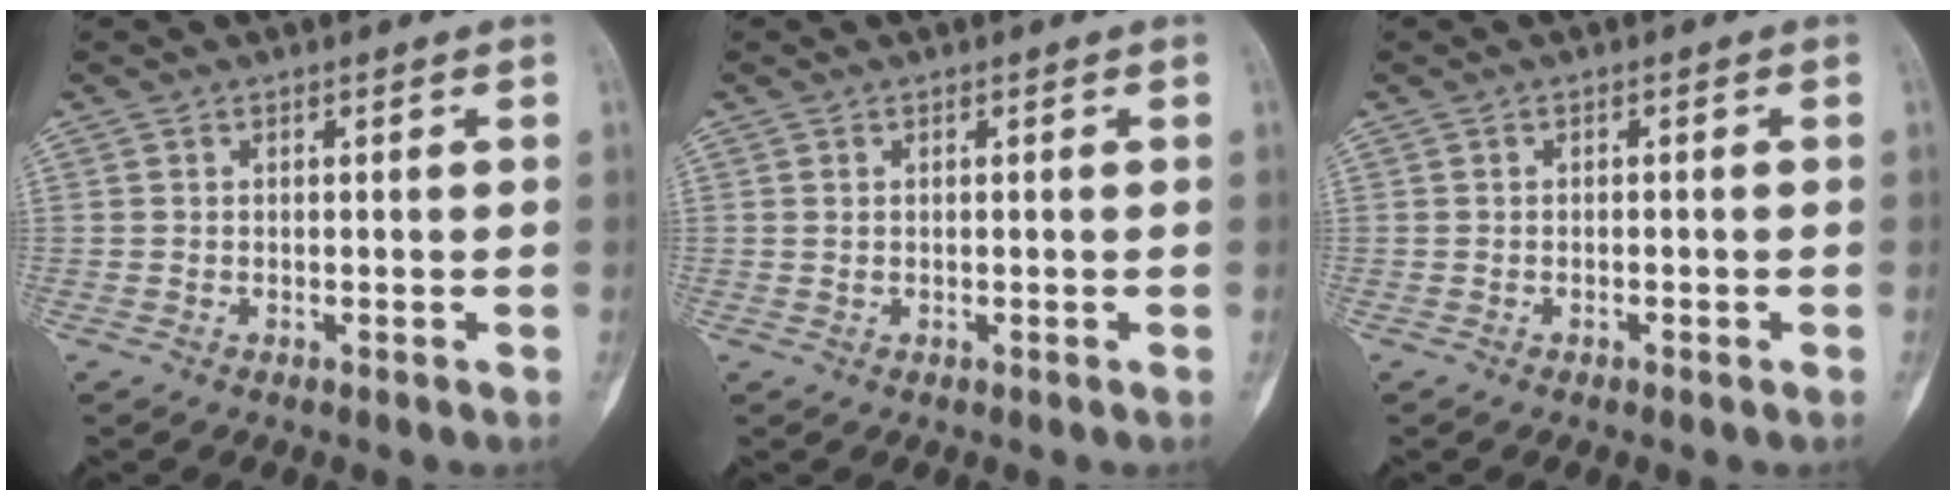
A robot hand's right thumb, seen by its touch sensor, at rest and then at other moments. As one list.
[{"total": 0.6, "force": [0.2, 0.4, 0.4], "torque": [-0.010, 0.001, 0.005]}, {"total": 1.0, "force": [-0.5, 0.3, 0.8], "torque": [-0.018, 0.007, -0.004]}]